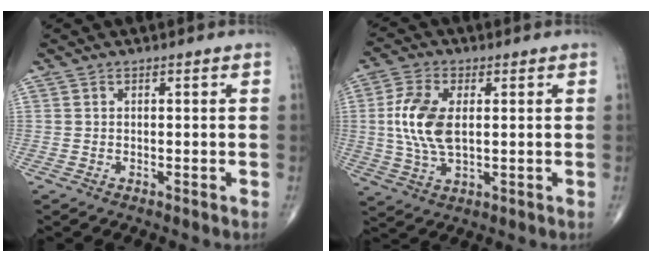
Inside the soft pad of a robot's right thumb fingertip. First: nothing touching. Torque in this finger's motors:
{"motor_torque": [-0.08, 0.48, 1.21, 0.37, 0.12]}